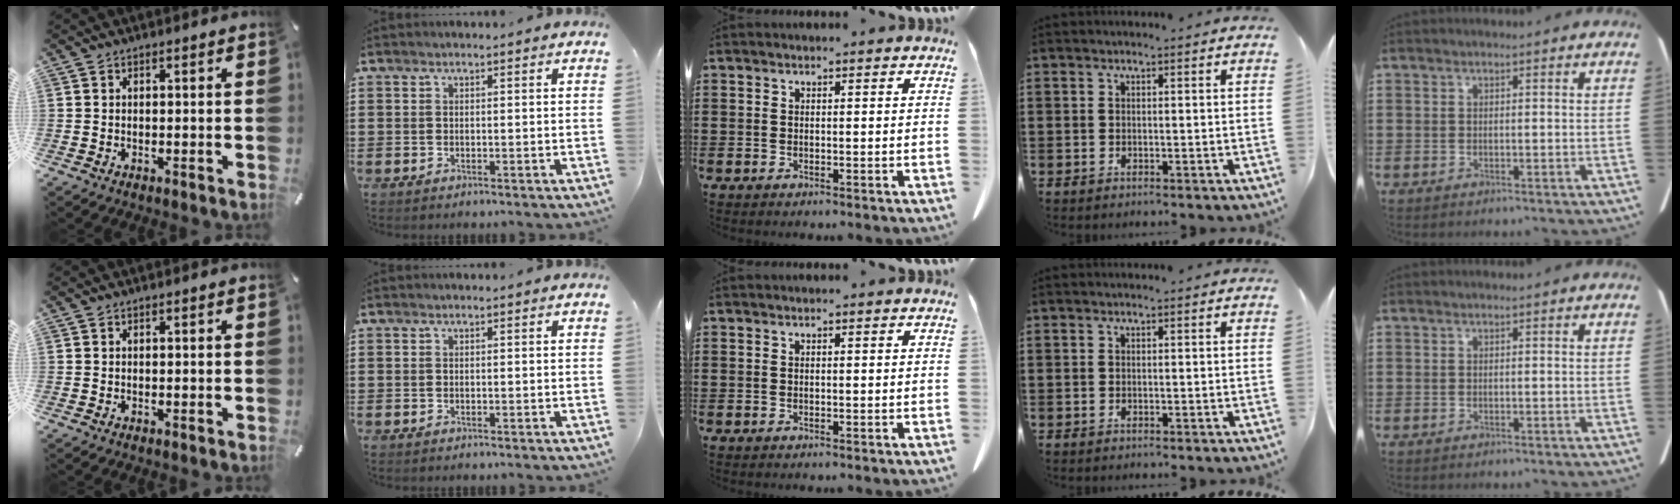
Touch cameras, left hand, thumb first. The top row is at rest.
{}